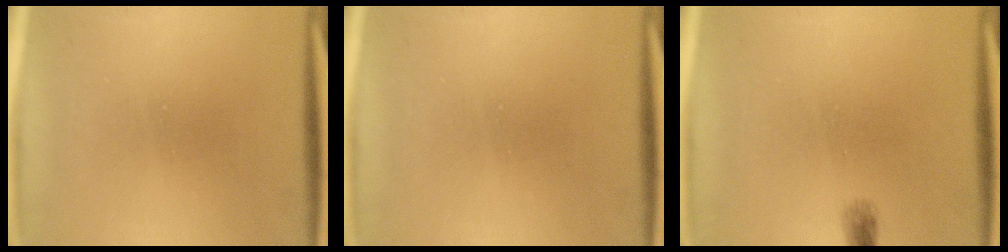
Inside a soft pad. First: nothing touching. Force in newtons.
{"total": 0.0}
{"total": 0.6}